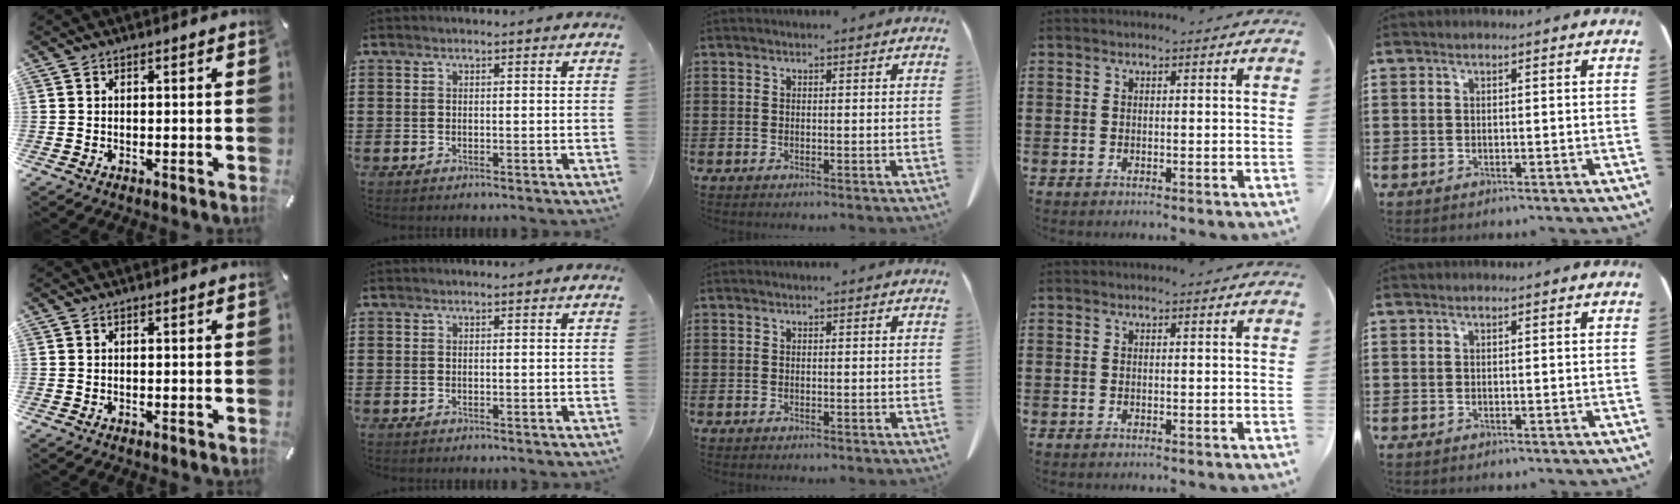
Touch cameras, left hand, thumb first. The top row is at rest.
{}